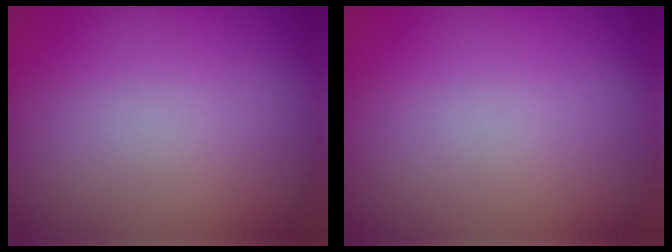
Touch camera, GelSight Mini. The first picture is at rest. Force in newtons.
{"total": 0.0}